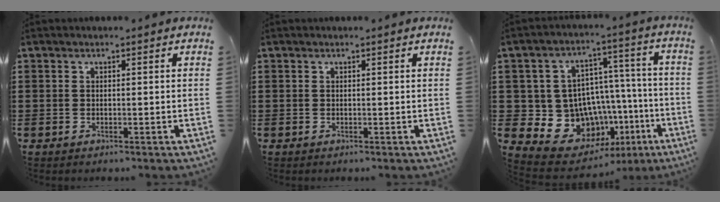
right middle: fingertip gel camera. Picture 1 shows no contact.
{"total": 0.0}
{"total": 12.6, "force": [-5.0, 10.5, 4.9], "torque": [-0.109, 0.014, -0.080]}